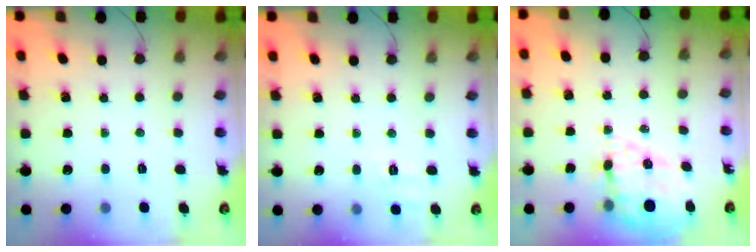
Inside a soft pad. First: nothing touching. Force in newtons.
{"total": 2.0, "press": 0.8, "slide": 1.8}
{"total": 15.5, "press": 15.2, "slide": 3.3}